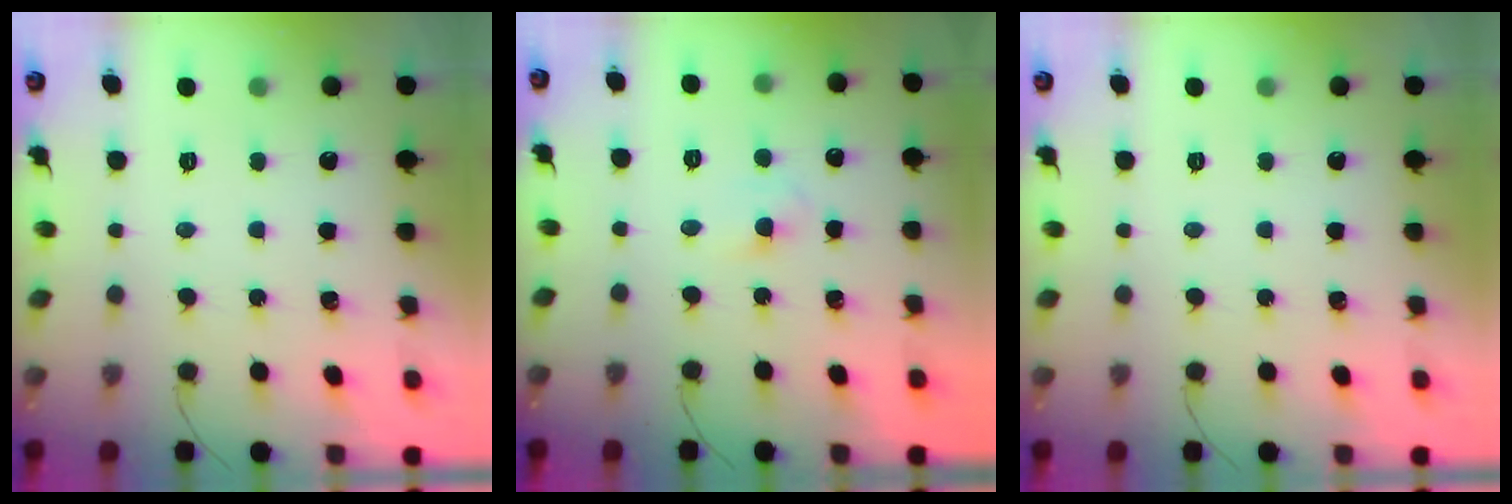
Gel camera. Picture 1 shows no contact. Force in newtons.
{"total": 3.4, "press": 3.2, "slide": 1.2}
{"total": 0.0}